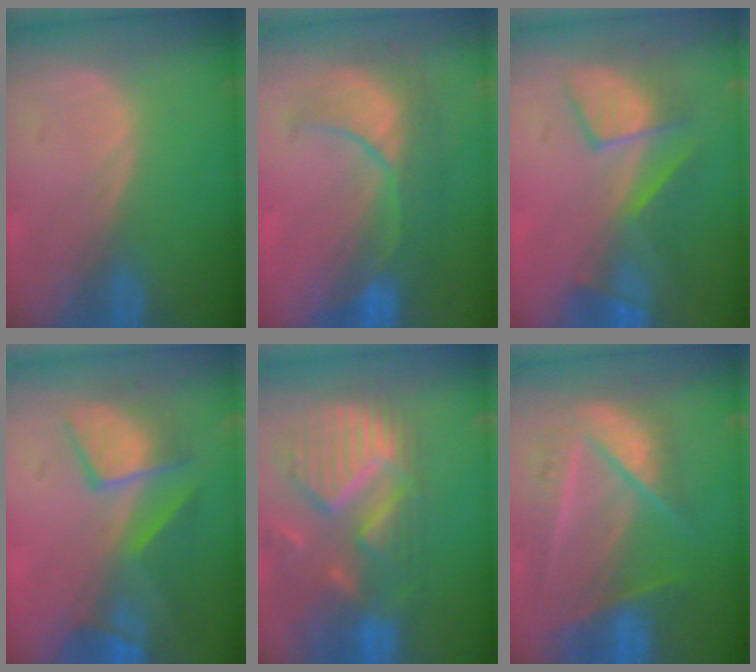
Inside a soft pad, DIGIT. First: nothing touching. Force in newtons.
{"total": 8.2, "press": 8.2, "slide": 0.8}
{"total": 7.8, "press": 7.5, "slide": 1.8}
{"total": 8.2, "press": 7.9, "slide": 1.8}
{"total": 12.6, "press": 10.7, "slide": 6.8}
{"total": 9.0, "press": 8.1, "slide": 3.8}